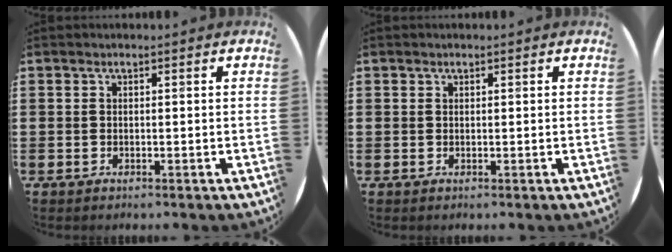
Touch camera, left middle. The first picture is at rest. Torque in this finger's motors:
{"motor_torque": [-0.16, -0.01, -0.03, -0.01]}